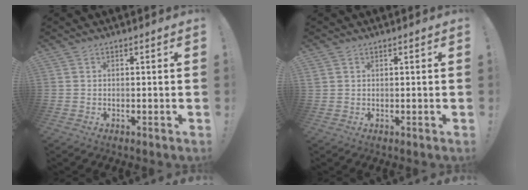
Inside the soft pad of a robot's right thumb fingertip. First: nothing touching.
{"total": 1.0, "force": [0.6, 0.7, 0.4], "torque": [-0.011, 0.002, 0.013]}